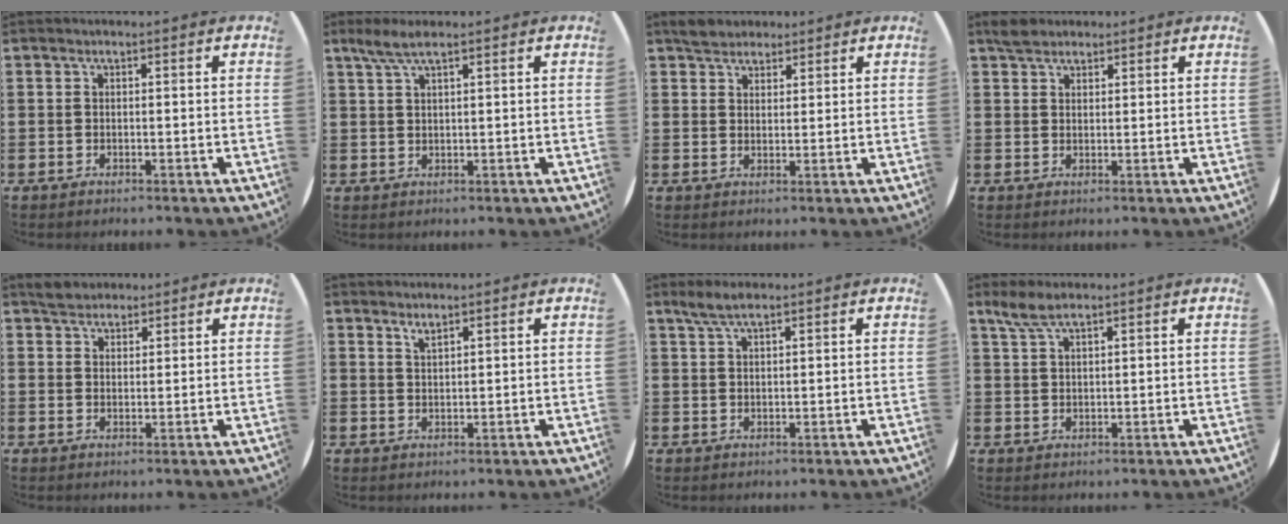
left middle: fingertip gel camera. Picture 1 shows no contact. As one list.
[{"total": 3.2, "force": [2.1, 0.5, 2.3], "torque": [-0.049, 0.004, 0.038]}, {"total": 3.0, "force": [2.7, 1.3, 0.1], "torque": [-0.002, 0.003, 0.052]}, {"total": 2.4, "force": [2.2, 1.0, 0.5], "torque": [-0.007, 0.003, 0.041]}, {"total": 2.8, "force": [2.5, 1.1, 0.1], "torque": [0.000, 0.003, 0.049]}, {"total": 1.6, "force": [1.5, 0.1, 0.5], "torque": [-0.012, 0.000, 0.028]}, {"total": 3.1, "force": [2.4, 0.7, 1.8], "torque": [-0.039, 0.004, 0.043]}, {"total": 3.8, "force": [2.8, 1.1, 2.3], "torque": [-0.051, 0.004, 0.052]}]